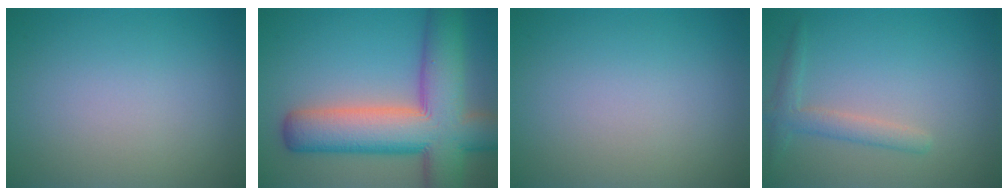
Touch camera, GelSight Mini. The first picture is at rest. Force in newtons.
{"total": 12.1, "press": 12.1, "slide": 0.6}
{"total": 0.0}
{"total": 2.1, "press": 2.1, "slide": 0.0}